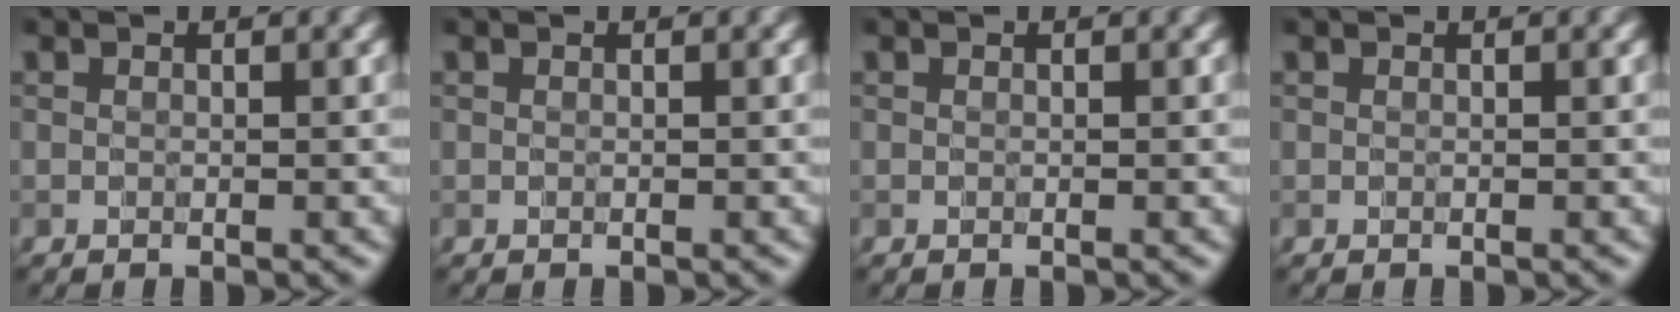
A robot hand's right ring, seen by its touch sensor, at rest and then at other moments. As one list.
[{"total": 0.0}, {"total": 0.0}, {"total": 0.0}]